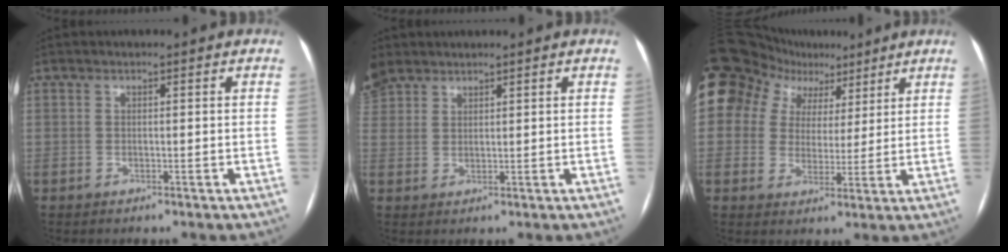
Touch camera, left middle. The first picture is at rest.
{"total": 4.7, "force": [4.1, 2.1, 1.2], "torque": [-0.060, 0.009, 0.095]}
{"total": 13.9, "force": [8.3, 10.0, 4.9], "torque": [-0.116, 0.064, 0.143]}